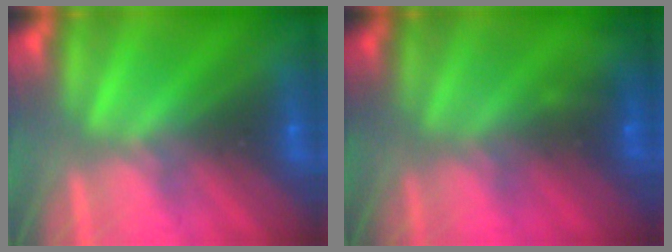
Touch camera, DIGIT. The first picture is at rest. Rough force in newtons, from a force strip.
{"total": 4.6}